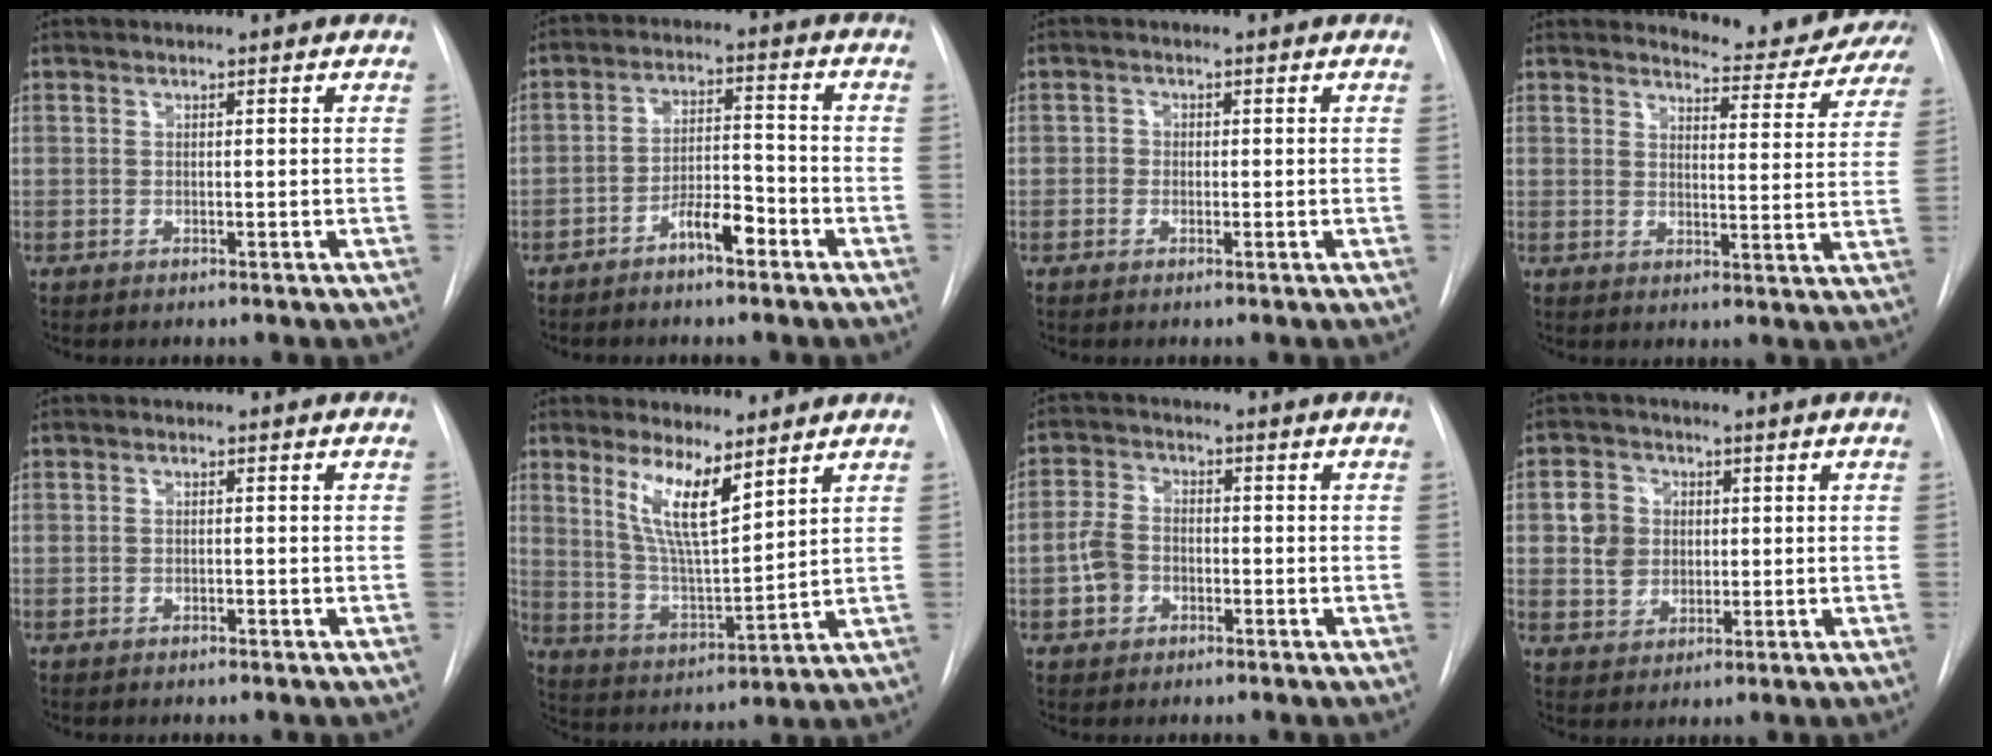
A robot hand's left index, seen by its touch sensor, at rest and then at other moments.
{"total": 5.8, "force": [-3.8, 1.6, 4.1], "torque": [-0.076, 0.015, -0.067]}
{"total": 1.4, "force": [-0.3, 1.3, 0.3], "torque": [0.004, 0.005, -0.010]}
{"total": 10.5, "force": [10.4, 1.0, 1.0], "torque": [-0.001, -0.052, 0.108]}
{"total": 0.7, "force": [-0.5, 0.3, 0.3], "torque": [-0.007, 0.000, -0.010]}
{"total": 9.4, "force": [5.4, 2.0, 7.4], "torque": [-0.143, -0.009, 0.109]}
{"total": 5.1, "force": [-1.7, 4.1, 2.6], "torque": [-0.065, 0.017, -0.031]}
{"total": 6.2, "force": [0.7, 5.6, 2.4], "torque": [-0.055, 0.019, 0.018]}